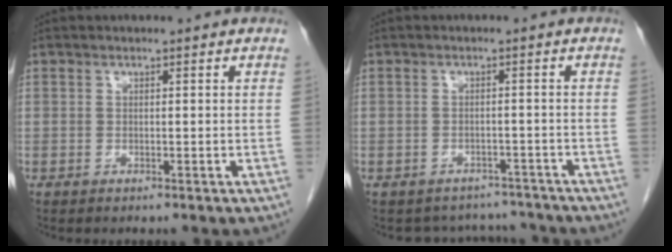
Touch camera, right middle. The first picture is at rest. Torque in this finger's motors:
{"motor_torque": [0.02, -0.02, -0.03, 0.00]}